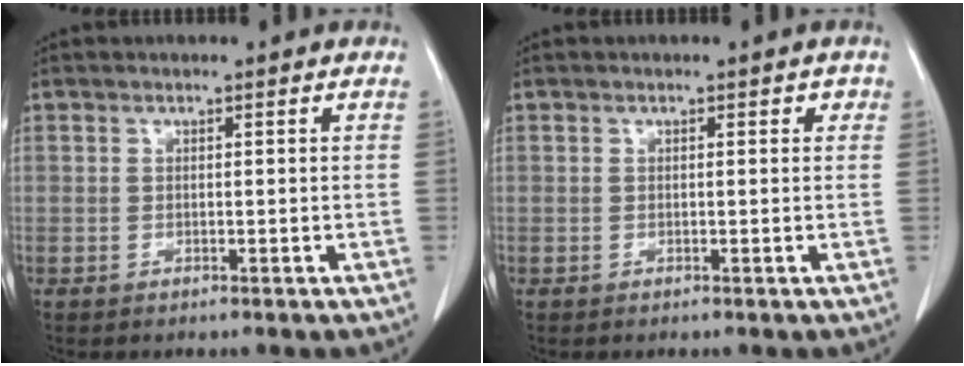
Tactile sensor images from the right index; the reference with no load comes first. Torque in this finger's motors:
{"motor_torque": [-0.03, 0.05, 0.03, -0.01]}